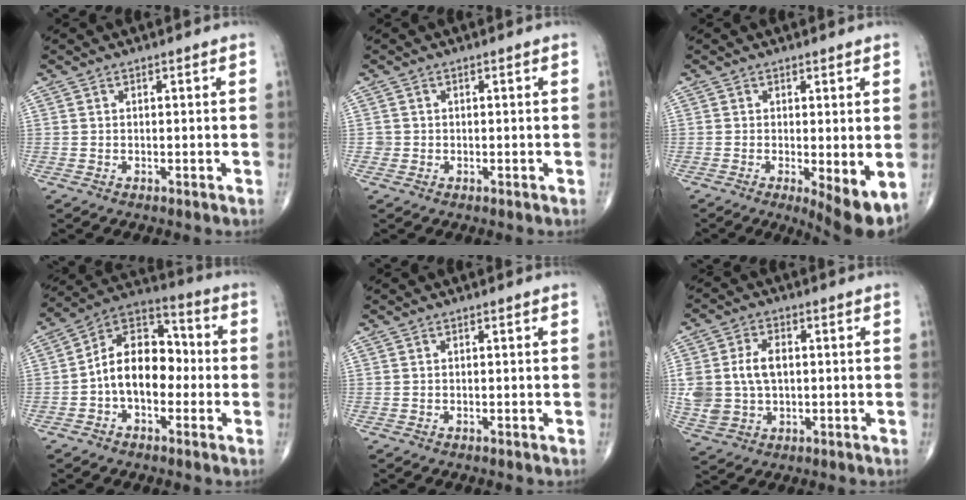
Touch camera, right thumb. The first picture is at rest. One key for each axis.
{"total": 1.0, "fx": -0.2, "fy": 0.9, "fz": 0.0, "tx": 0.005, "ty": 0.005, "tz": -0.004}
{"total": 6.6, "fx": -1.3, "fy": 2.0, "fz": 6.2, "tx": -0.090, "ty": -0.020, "tz": -0.017}
{"total": 13.4, "fx": -1.8, "fy": 8.8, "fz": 9.9, "tx": -0.136, "ty": 0.044, "tz": -0.046}
{"total": 0.0}
{"total": 9.9, "fx": 0.7, "fy": 6.8, "fz": 7.1, "tx": -0.142, "ty": 0.008, "tz": 0.022}